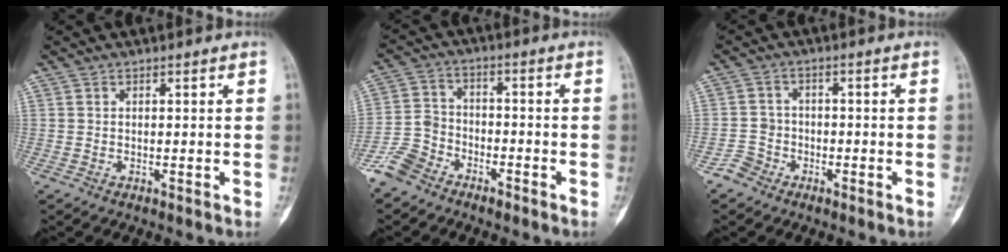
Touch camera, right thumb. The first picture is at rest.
{"total": 7.3, "force": [-5.5, 4.3, 2.0], "torque": [-0.034, 0.027, -0.120]}
{"total": 3.7, "force": [-2.3, 2.8, 0.2], "torque": [0.014, 0.020, -0.051]}